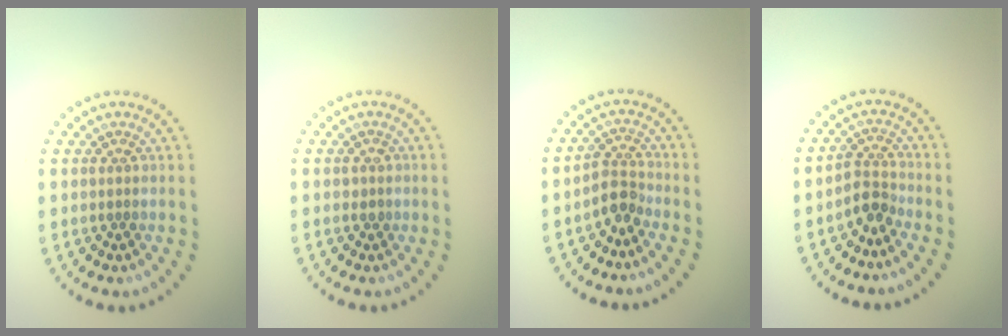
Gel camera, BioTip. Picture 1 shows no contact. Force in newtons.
{"total": 0.8, "press": 0.7, "slide": 0.4}
{"total": 2.4, "press": 1.8, "slide": 1.5}
{"total": 2.3, "press": 1.7, "slide": 1.5}